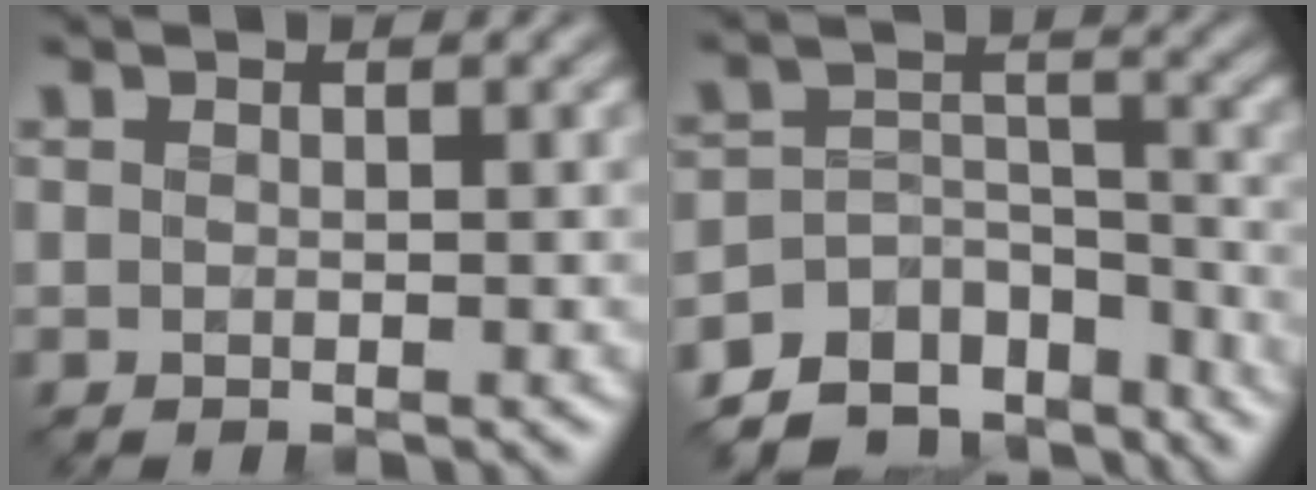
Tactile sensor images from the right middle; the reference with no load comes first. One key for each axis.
{"total": 8.9, "fx": -7.6, "fy": 4.1, "fz": 2.4, "tx": -0.034, "ty": 0.003, "tz": -0.110}